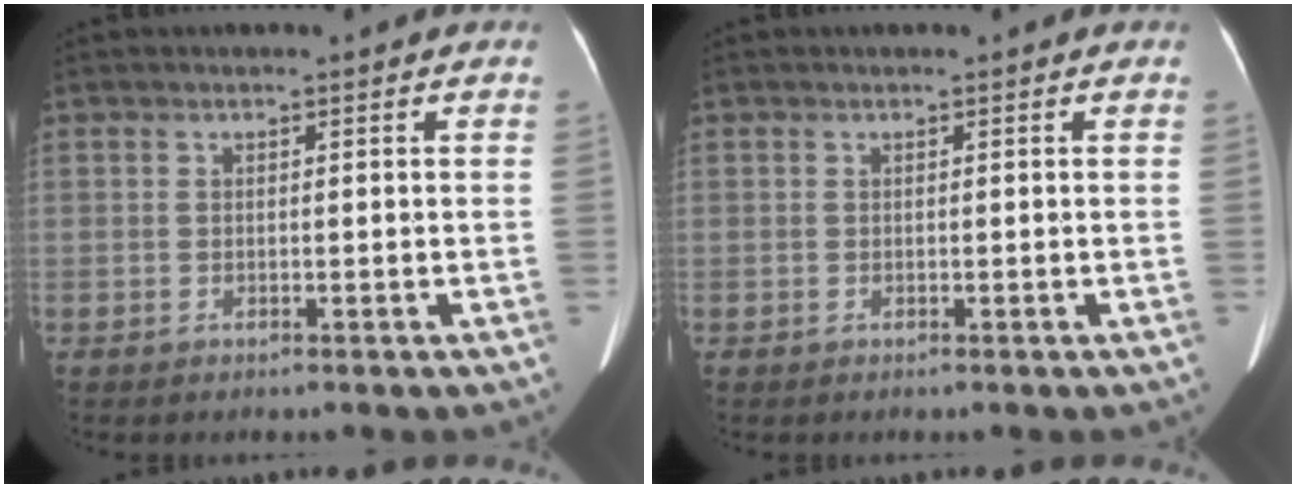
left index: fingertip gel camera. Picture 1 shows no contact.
{"total": 0.0}